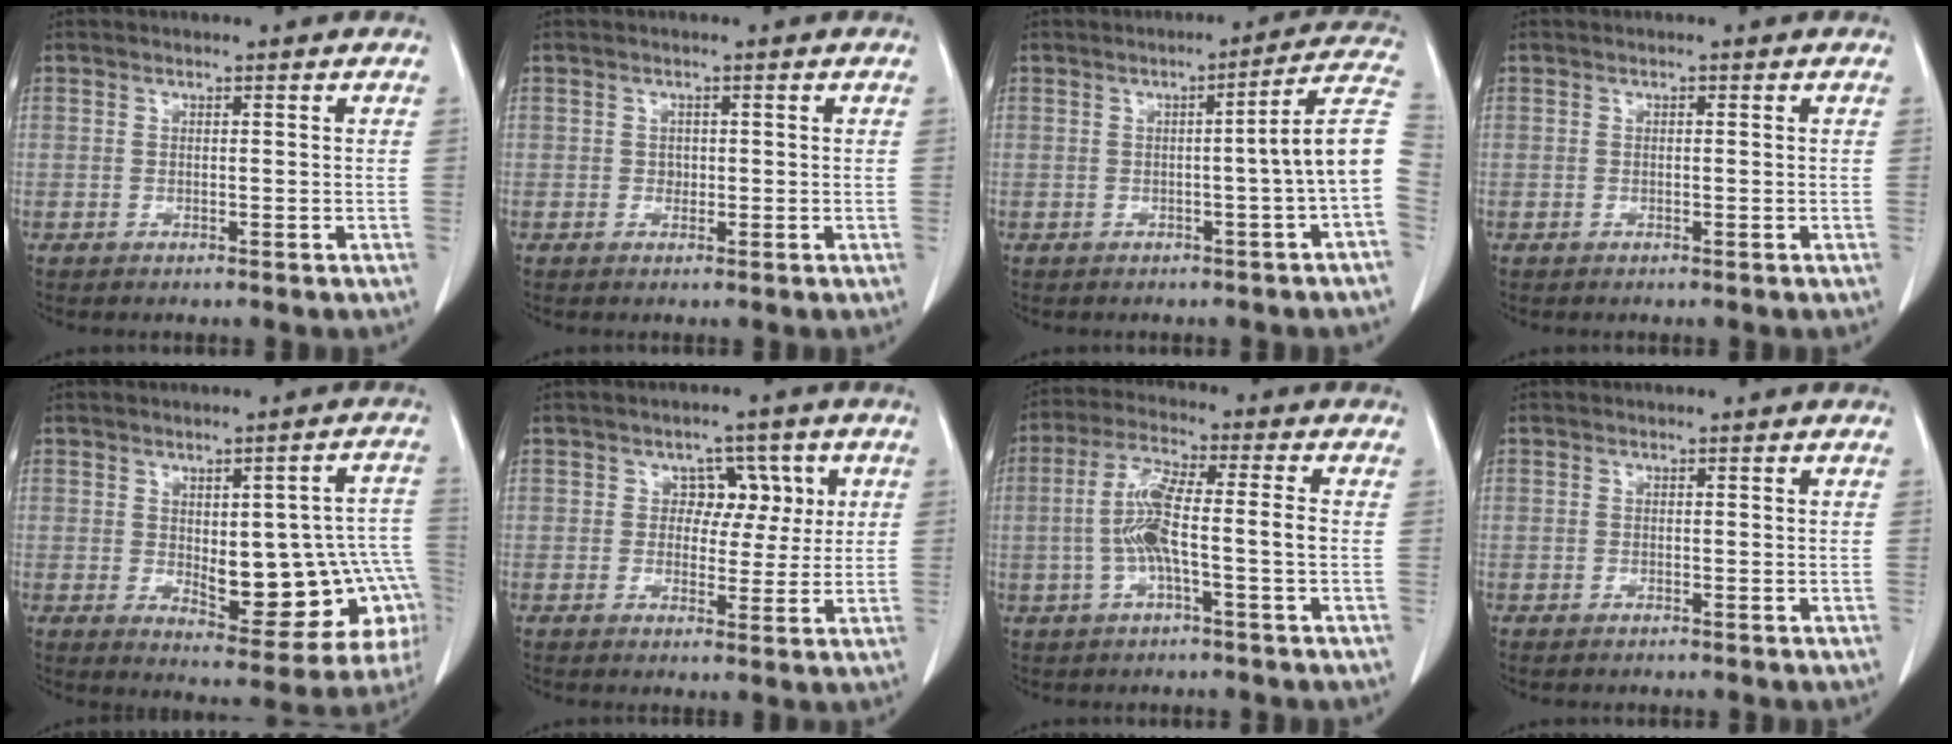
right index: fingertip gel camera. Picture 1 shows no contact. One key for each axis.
{"total": 0.9, "fx": -0.1, "fy": 0.8, "fz": 0.4, "tx": -0.004, "ty": 0.003, "tz": -0.002}
{"total": 8.0, "fx": -1.1, "fy": -1.6, "fz": 7.8, "tx": -0.089, "ty": 0.015, "tz": -0.019}
{"total": 0.0}
{"total": 17.4, "fx": -2.3, "fy": 6.3, "fz": 16.1, "tx": -0.146, "ty": 0.027, "tz": -0.005}
{"total": 5.1, "fx": 1.1, "fy": 4.0, "fz": 3.0, "tx": -0.024, "ty": 0.012, "tz": 0.015}
{"total": 8.2, "fx": -1.4, "fy": 0.8, "fz": 8.0, "tx": -0.166, "ty": 0.019, "tz": -0.030}
{"total": 0.6, "fx": -0.5, "fy": 0.2, "fz": 0.2, "tx": -0.008, "ty": -0.002, "tz": -0.006}